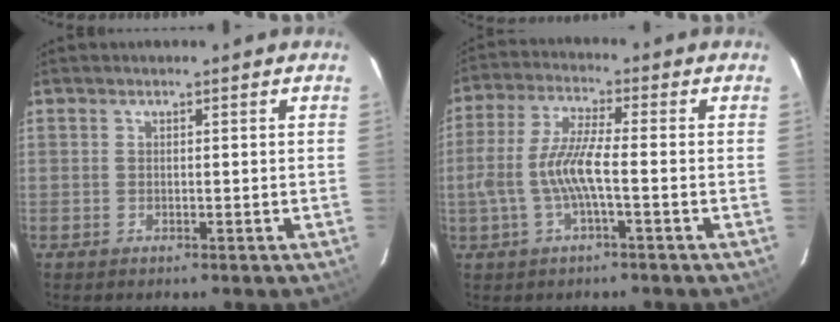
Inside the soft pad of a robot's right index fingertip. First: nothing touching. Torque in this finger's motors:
{"motor_torque": [0.80, -0.43, 0.58, 0.20]}